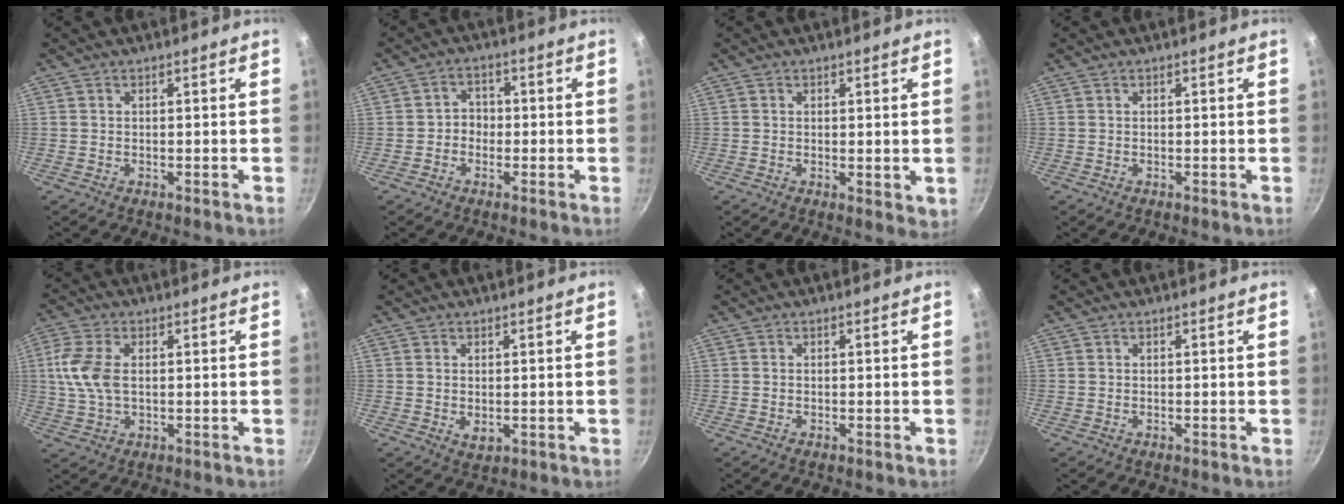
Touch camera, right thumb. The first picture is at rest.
{"total": 3.4, "force": [-0.8, 3.0, 1.5], "torque": [0.000, 0.015, -0.019]}
{"total": 2.6, "force": [0.7, 1.4, 2.1], "torque": [-0.029, -0.005, 0.011]}
{"total": 0.0}
{"total": 8.4, "force": [1.0, 4.9, 6.8], "torque": [-0.145, 0.008, 0.015]}
{"total": 2.6, "force": [0.0, 1.7, 2.0], "torque": [-0.032, -0.007, 0.003]}
{"total": 0.0}
{"total": 0.0}